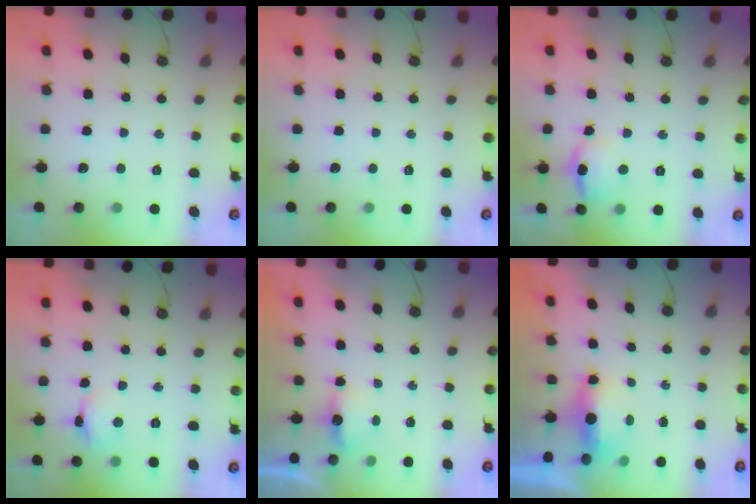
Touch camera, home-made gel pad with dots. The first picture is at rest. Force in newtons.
{"total": 0.0}
{"total": 11.3, "press": 11.3, "slide": 0.9}
{"total": 5.4, "press": 5.4, "slide": 0.3}
{"total": 3.2, "press": 3.2, "slide": 0.5}
{"total": 5.0, "press": 4.9, "slide": 1.2}